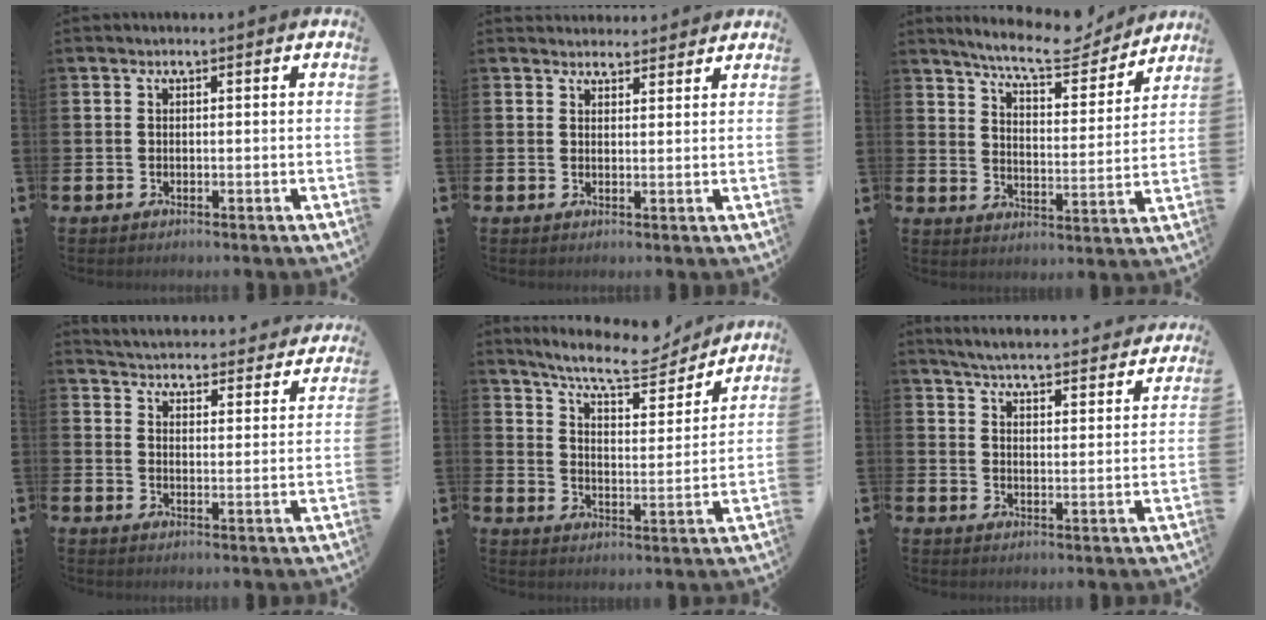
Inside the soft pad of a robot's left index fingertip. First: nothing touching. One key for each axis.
{"total": 2.8, "fx": 2.7, "fy": 0.8, "fz": -0.2, "tx": 0.010, "ty": -0.015, "tz": 0.047}
{"total": 8.7, "fx": 8.0, "fy": 1.5, "fz": 2.9, "tx": -0.075, "ty": -0.050, "tz": 0.139}
{"total": 4.5, "fx": 4.4, "fy": 0.5, "fz": 0.2, "tx": -0.018, "ty": -0.045, "tz": 0.072}
{"total": 9.5, "fx": 8.6, "fy": 1.8, "fz": 3.6, "tx": -0.089, "ty": -0.052, "tz": 0.149}
{"total": 5.5, "fx": 5.4, "fy": 0.3, "fz": 1.0, "tx": -0.035, "ty": -0.046, "tz": 0.089}